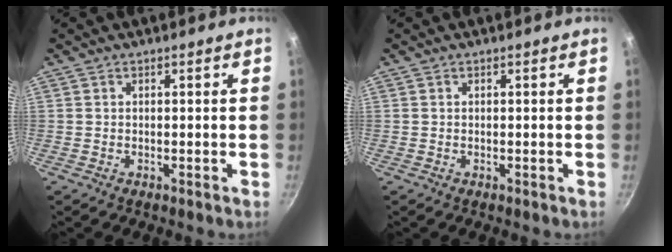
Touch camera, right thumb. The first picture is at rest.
{"total": 0.0}